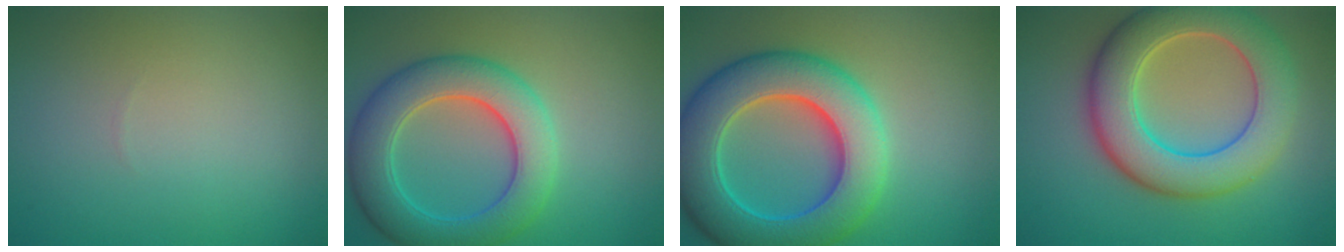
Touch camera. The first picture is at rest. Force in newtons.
{"total": 7.4, "press": 7.4, "slide": 0.5}
{"total": 10.5, "press": 10.5, "slide": 0.3}
{"total": 9.0, "press": 9.0, "slide": 0.6}